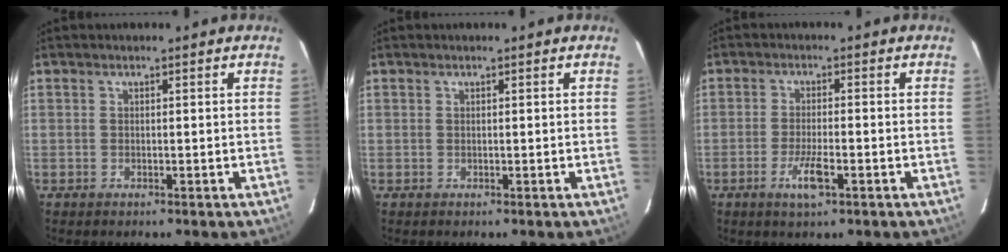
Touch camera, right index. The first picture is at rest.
{"total": 0.0}
{"total": 4.4, "force": [-2.1, 0.6, 3.8], "torque": [-0.075, -0.006, -0.038]}